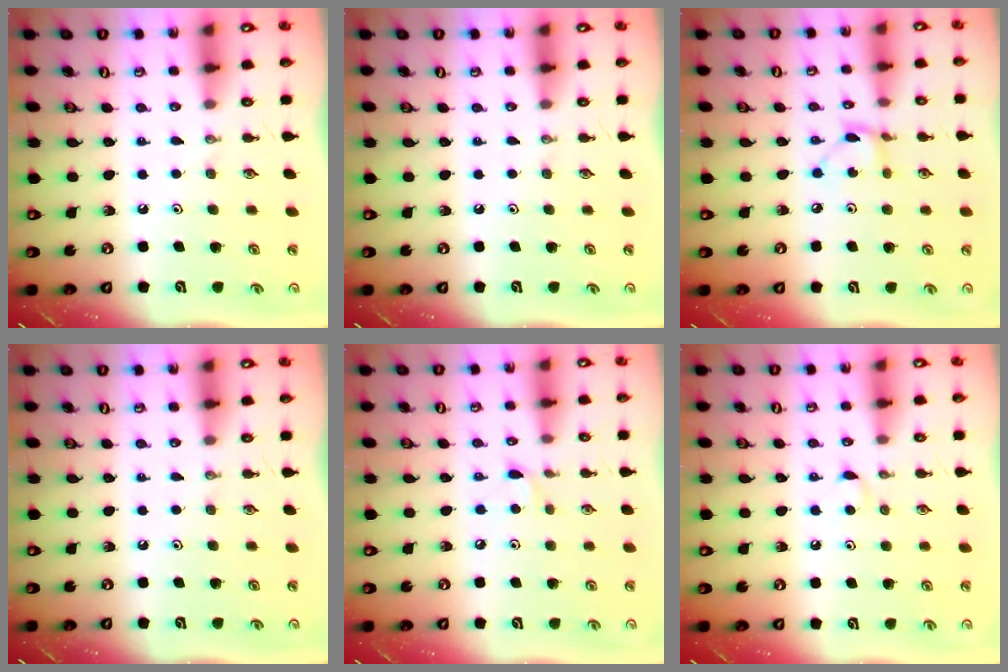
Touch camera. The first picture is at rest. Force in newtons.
{"total": 0.0}
{"total": 3.0, "press": 3.0, "slide": 0.2}
{"total": 0.0}
{"total": 5.0, "press": 5.0, "slide": 0.5}
{"total": 4.1, "press": 4.1, "slide": 0.5}